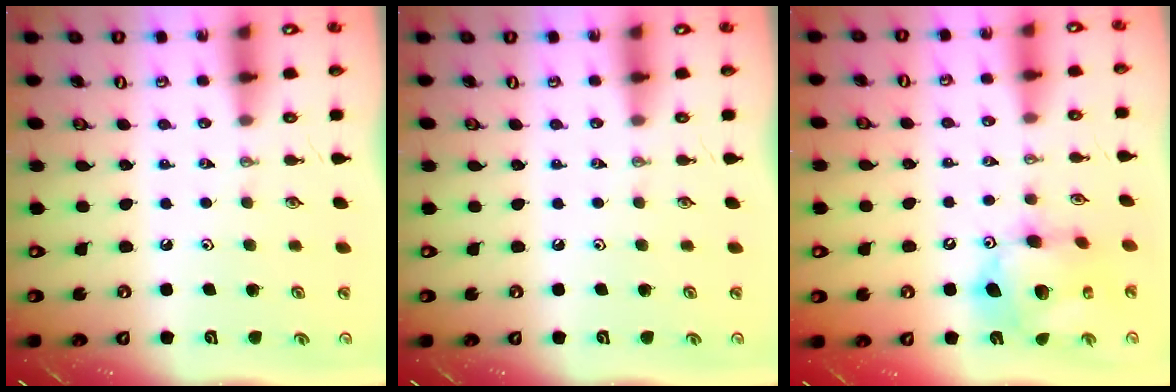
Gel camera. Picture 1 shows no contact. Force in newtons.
{"total": 0.0}
{"total": 14.2, "press": 14.1, "slide": 1.3}